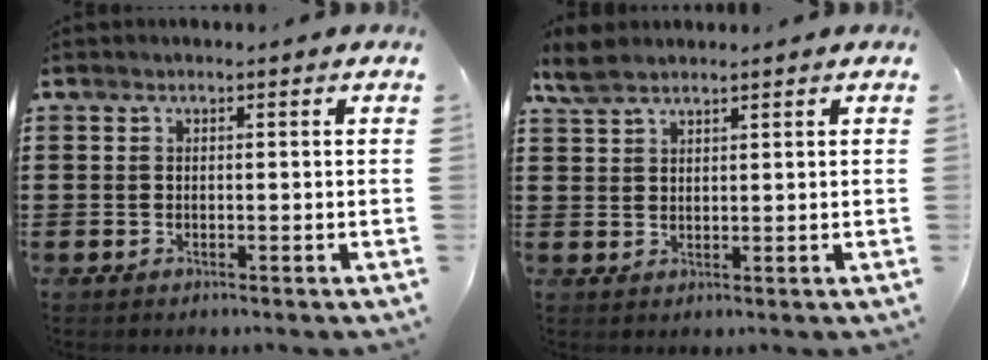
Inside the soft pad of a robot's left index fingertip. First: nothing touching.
{"total": 3.7, "force": [2.7, 1.3, 2.1], "torque": [-0.048, 0.004, 0.052]}